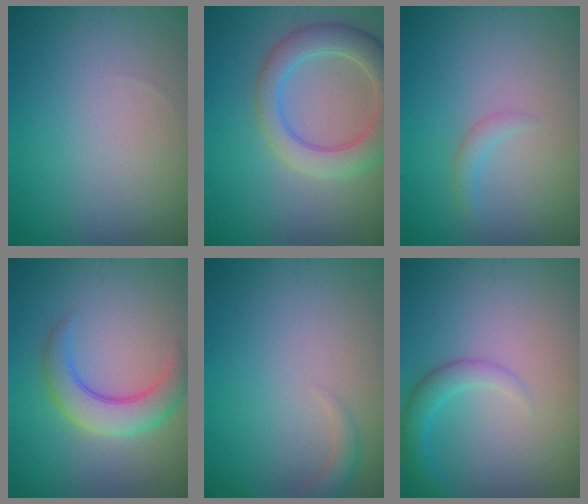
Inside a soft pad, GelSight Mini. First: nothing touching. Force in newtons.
{"total": 5.2, "press": 5.1, "slide": 0.5}
{"total": 1.0, "press": 1.0, "slide": 0.0}
{"total": 4.2, "press": 4.2, "slide": 0.1}
{"total": 1.5, "press": 1.5, "slide": 0.1}
{"total": 2.2, "press": 2.2, "slide": 0.1}